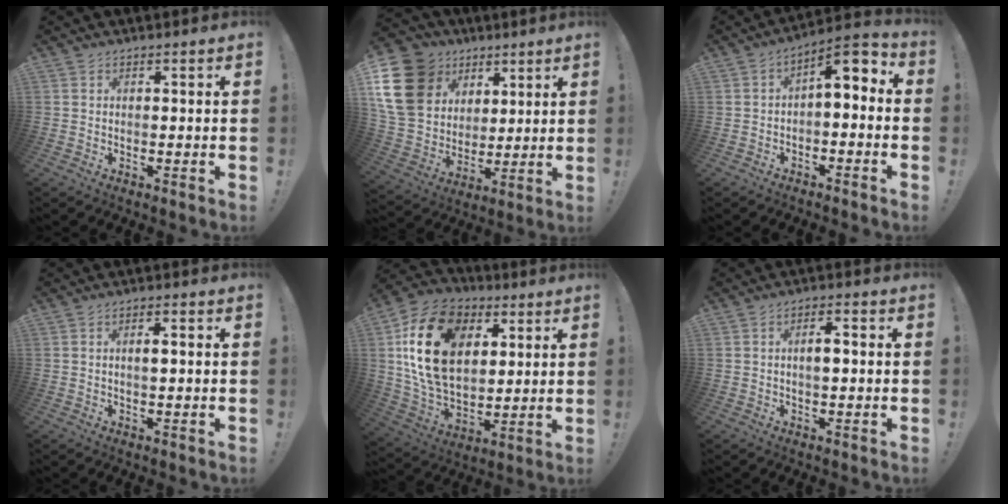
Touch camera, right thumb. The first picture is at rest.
{"total": 19.7, "force": [7.8, 15.5, 9.2], "torque": [-0.164, -0.036, 0.167]}
{"total": 6.0, "force": [0.6, 2.5, 5.5], "torque": [-0.068, -0.011, 0.008]}
{"total": 2.2, "force": [0.1, 0.5, 2.1], "torque": [-0.028, -0.002, -0.002]}
{"total": 23.6, "force": [7.3, 16.5, 15.3], "torque": [-0.285, -0.024, 0.131]}
{"total": 3.6, "force": [-0.1, 1.3, 3.3], "torque": [-0.049, 0.005, -0.007]}